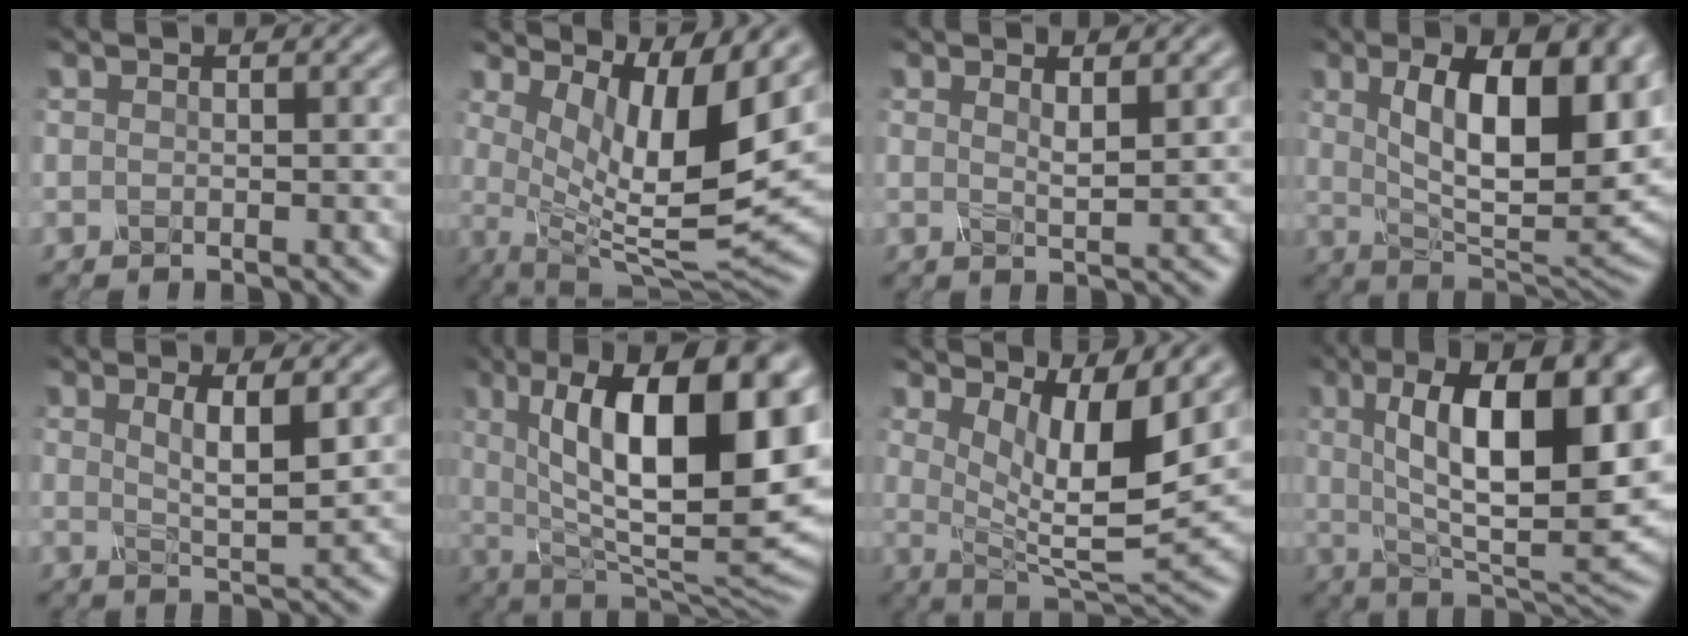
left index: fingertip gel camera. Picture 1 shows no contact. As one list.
[{"total": 9.6, "force": [3.0, 2.6, 8.7], "torque": [-0.151, -0.012, 0.066]}, {"total": 1.6, "force": [0.7, 0.3, 1.4], "torque": [-0.024, -0.005, 0.016]}, {"total": 12.3, "force": [2.4, 4.9, 11.0], "torque": [-0.161, -0.006, 0.044]}, {"total": 3.3, "force": [0.8, 0.7, 3.1], "torque": [-0.057, -0.008, 0.021]}, {"total": 15.6, "force": [3.2, 6.0, 14.0], "torque": [-0.199, -0.001, 0.050]}, {"total": 7.8, "force": [2.9, 2.1, 6.9], "torque": [-0.119, -0.012, 0.064]}, {"total": 13.4, "force": [2.4, 4.6, 12.3], "torque": [-0.182, -0.001, 0.036]}]